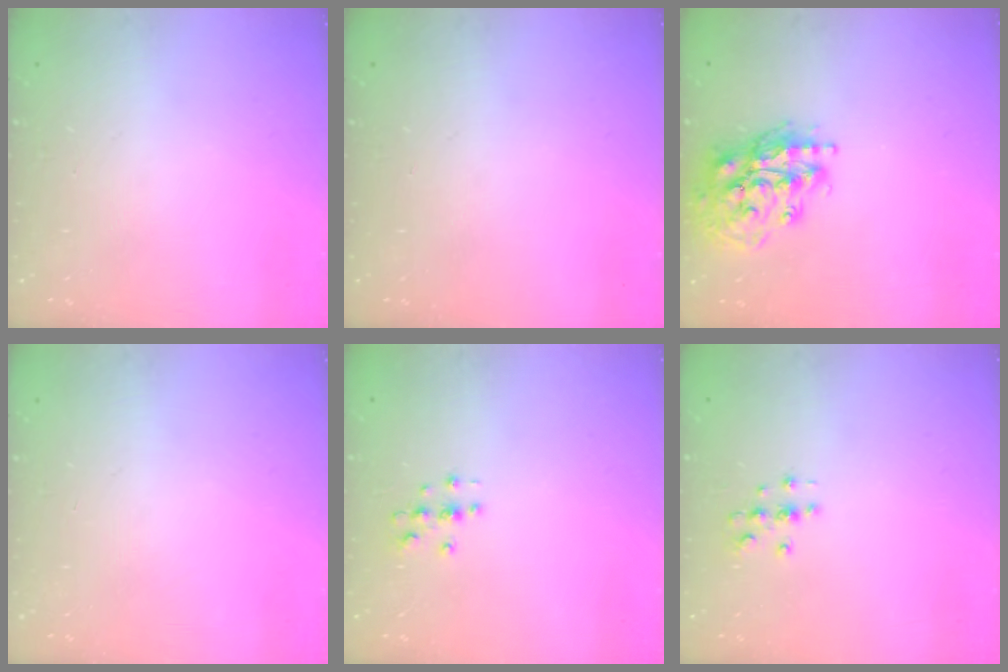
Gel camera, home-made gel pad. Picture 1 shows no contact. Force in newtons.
{"total": 0.0}
{"total": 17.4, "press": 17.3, "slide": 2.4}
{"total": 0.0}
{"total": 3.1, "press": 3.1, "slide": 0.3}
{"total": 3.0, "press": 3.0, "slide": 0.3}